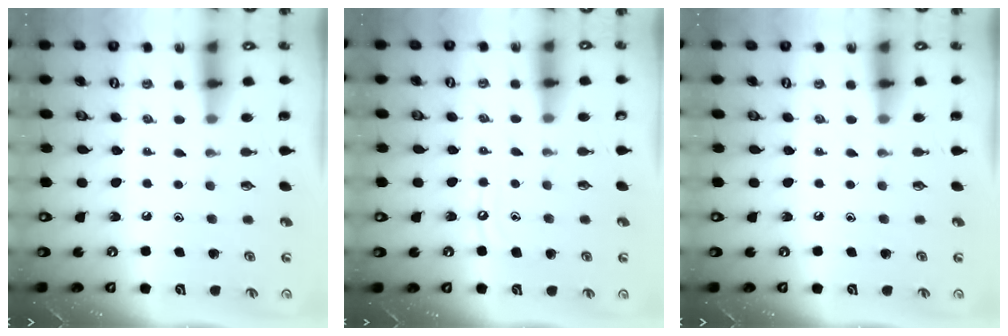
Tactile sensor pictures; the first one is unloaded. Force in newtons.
{"total": 5.2, "press": 5.2, "slide": 0.5}
{"total": 0.0}